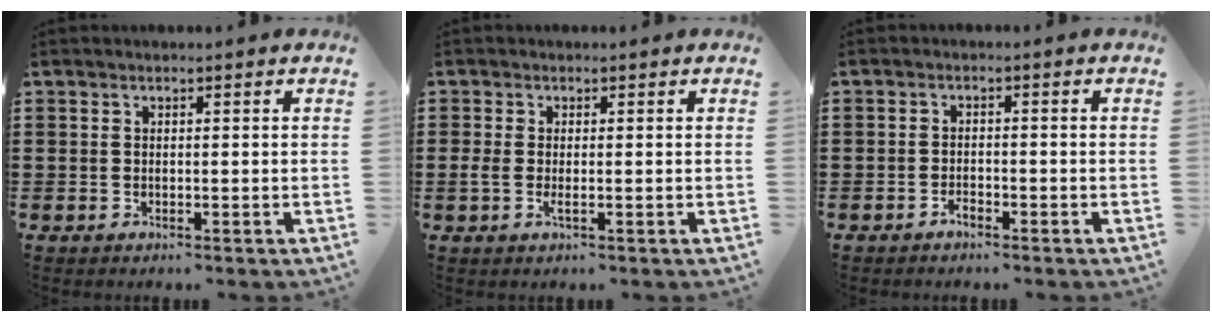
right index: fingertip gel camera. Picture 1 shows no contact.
{"total": 1.6, "force": [-0.1, 0.6, 1.5], "torque": [-0.029, 0.001, 0.000]}
{"total": 1.4, "force": [-1.3, 0.3, 0.5], "torque": [-0.014, 0.000, -0.026]}